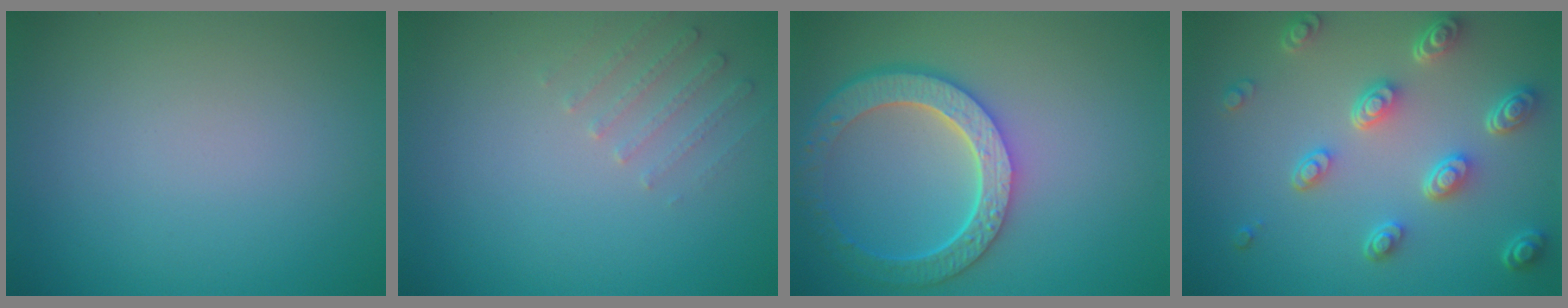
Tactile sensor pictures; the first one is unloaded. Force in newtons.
{"total": 1.6, "press": 1.6, "slide": 0.4}
{"total": 6.5, "press": 5.1, "slide": 4.1}
{"total": 5.3, "press": 4.0, "slide": 3.5}